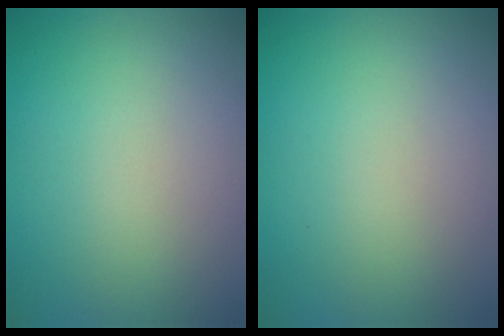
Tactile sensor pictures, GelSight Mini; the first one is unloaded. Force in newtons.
{"total": 0.0}